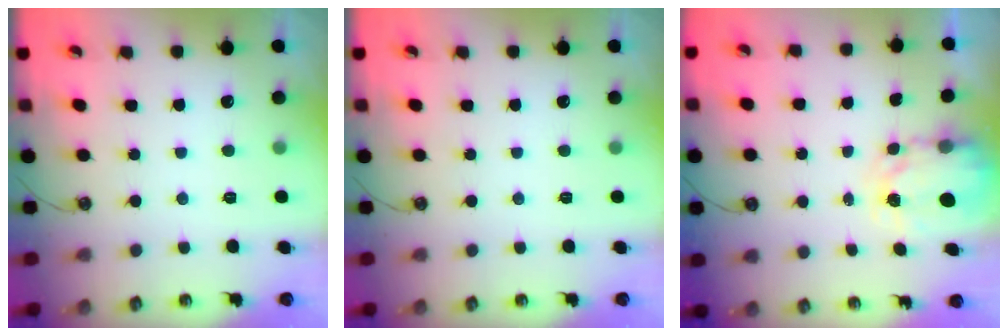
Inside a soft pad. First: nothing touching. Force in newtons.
{"total": 0.0}
{"total": 3.8, "press": 3.8, "slide": 0.0}